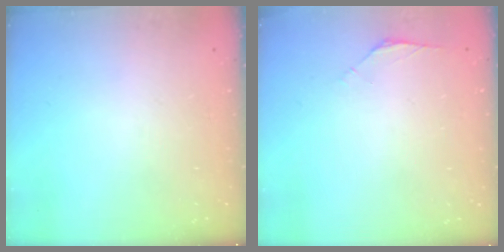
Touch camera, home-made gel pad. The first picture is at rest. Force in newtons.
{"total": 1.8, "press": 1.7, "slide": 0.6}